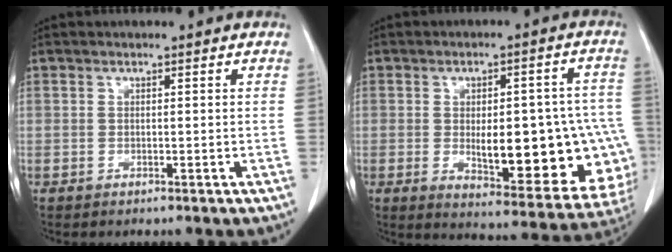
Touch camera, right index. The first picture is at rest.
{"total": 18.6, "force": [-2.4, 7.8, 16.8], "torque": [-0.162, 0.014, -0.002]}